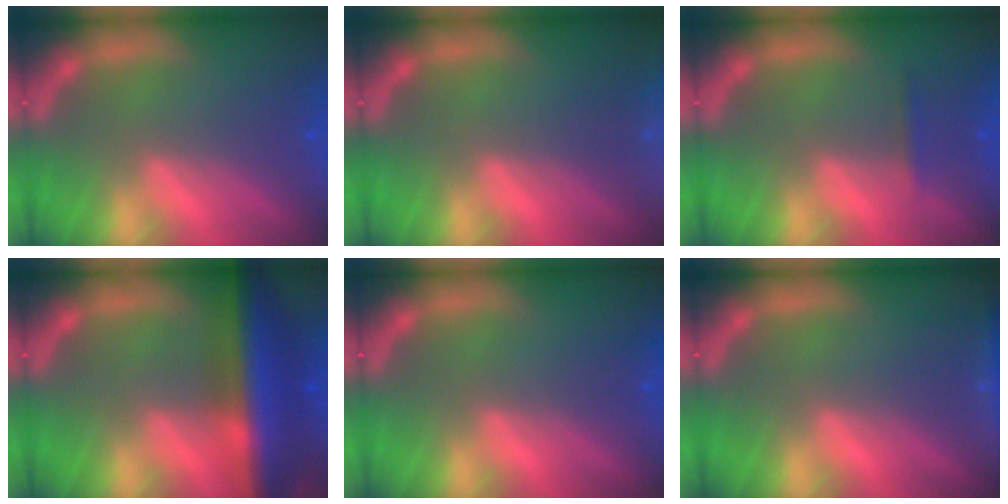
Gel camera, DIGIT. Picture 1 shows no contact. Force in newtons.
{"total": 10.1}
{"total": 0.9}
{"total": 10.0}
{"total": 0.0}
{"total": 3.0}